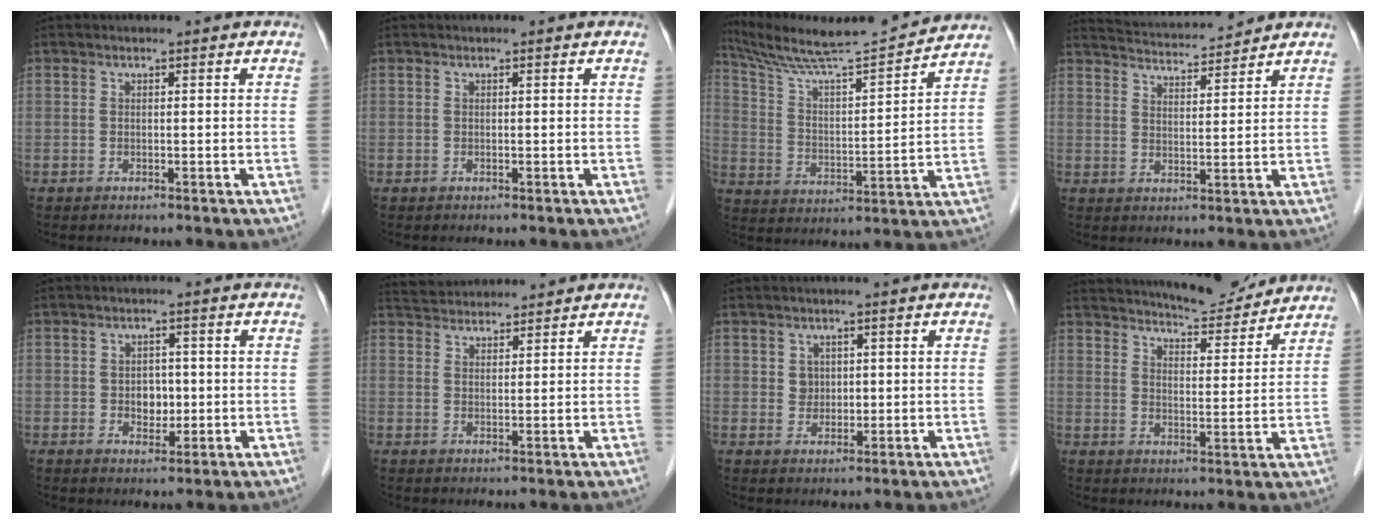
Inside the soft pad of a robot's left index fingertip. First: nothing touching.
{"total": 0.0}
{"total": 15.3, "force": [14.4, -1.0, 4.9], "torque": [-0.100, -0.012, 0.239]}
{"total": 8.9, "force": [8.8, 0.3, 1.8], "torque": [-0.041, 0.015, 0.140]}
{"total": 3.1, "force": [-0.4, 2.4, 2.0], "torque": [-0.025, 0.004, -0.002]}
{"total": 5.7, "force": [5.5, 0.9, 0.9], "torque": [-0.021, 0.034, 0.094]}
{"total": 2.1, "force": [0.4, 2.0, 0.7], "torque": [-0.012, -0.002, 0.010]}
{"total": 10.8, "force": [10.3, 1.5, 3.0], "torque": [-0.045, -0.005, 0.145]}